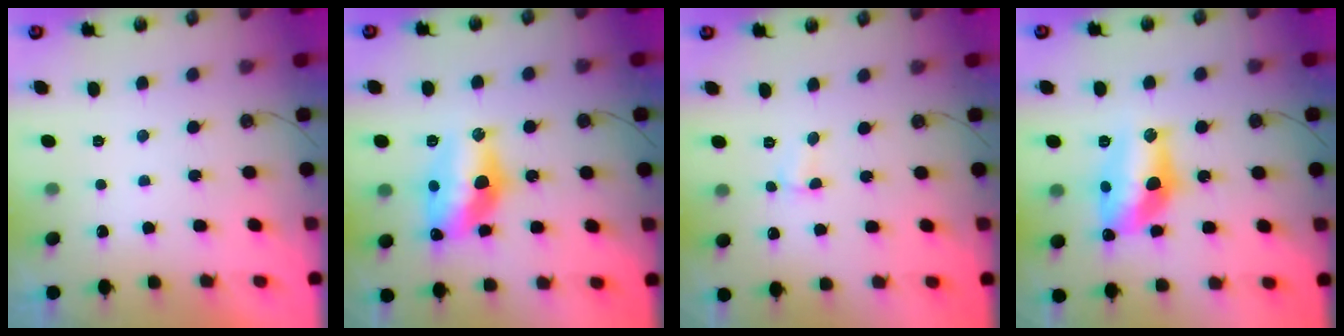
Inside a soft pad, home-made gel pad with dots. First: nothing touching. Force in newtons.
{"total": 14.4, "press": 14.4, "slide": 1.3}
{"total": 1.8, "press": 1.7, "slide": 0.5}
{"total": 17.1, "press": 16.4, "slide": 4.8}